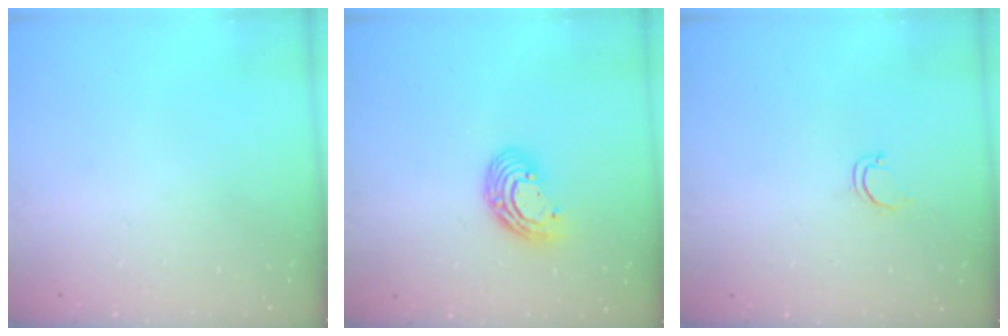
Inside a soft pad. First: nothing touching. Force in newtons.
{"total": 9.5, "press": 9.5, "slide": 0.6}
{"total": 2.8, "press": 2.8, "slide": 0.2}